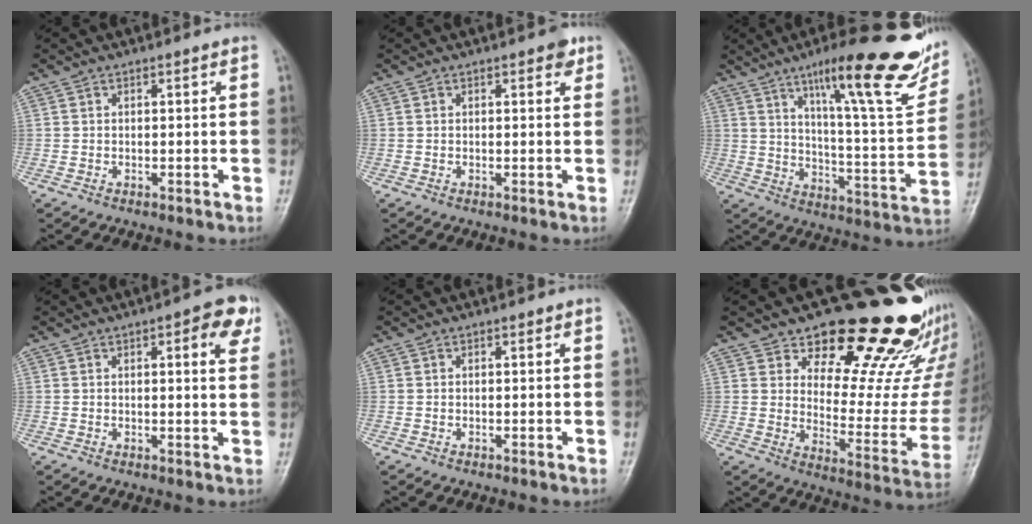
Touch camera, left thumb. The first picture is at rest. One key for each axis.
{"total": 1.9, "fx": 1.0, "fy": 1.0, "fz": 1.3, "tx": -0.006, "ty": -0.002, "tz": 0.010}
{"total": 24.9, "fx": 14.5, "fy": 5.1, "fz": 19.6, "tx": -0.245, "ty": -0.049, "tz": 0.217}
{"total": 6.0, "fx": 2.6, "fy": 2.0, "fz": 5.1, "tx": -0.046, "ty": -0.005, "tz": 0.024}
{"total": 0.0}
{"total": 23.8, "fx": 18.5, "fy": 8.9, "fz": 11.9, "tx": -0.106, "ty": -0.136, "tz": 0.246}